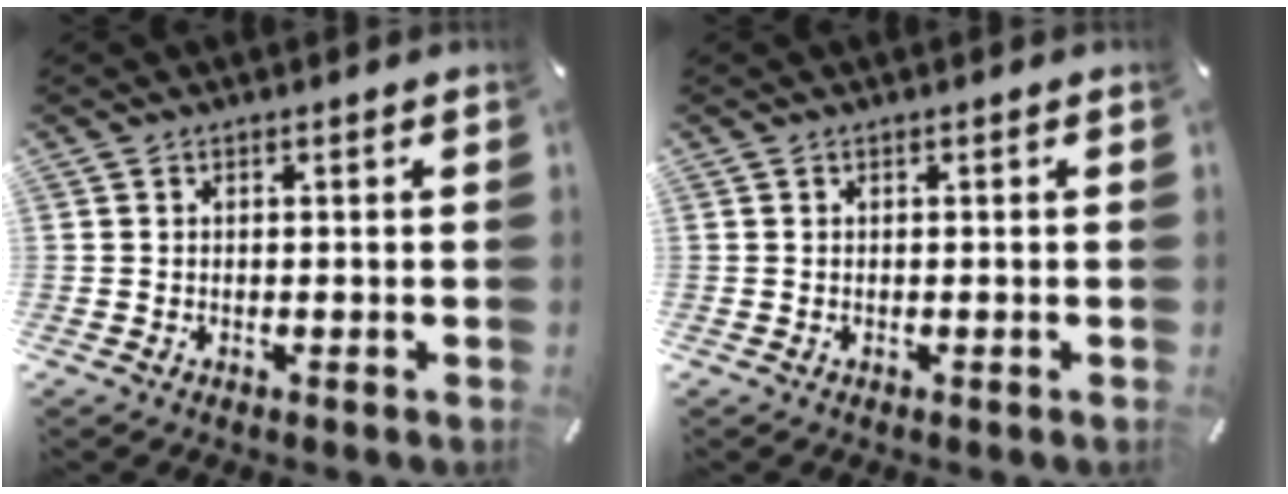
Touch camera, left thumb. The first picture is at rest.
{"total": 0.0}